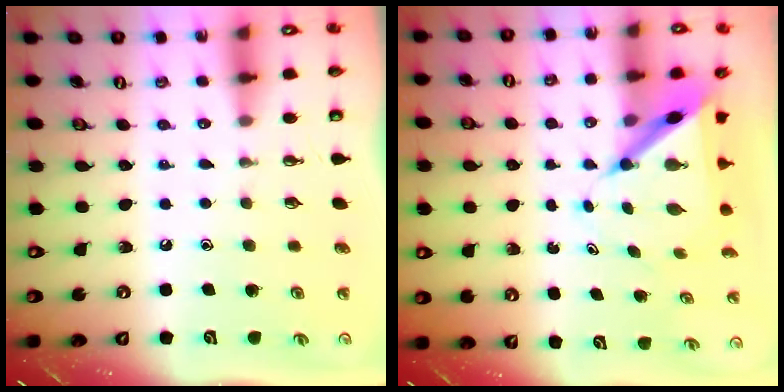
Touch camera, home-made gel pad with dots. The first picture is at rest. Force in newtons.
{"total": 6.7, "press": 6.7, "slide": 0.5}